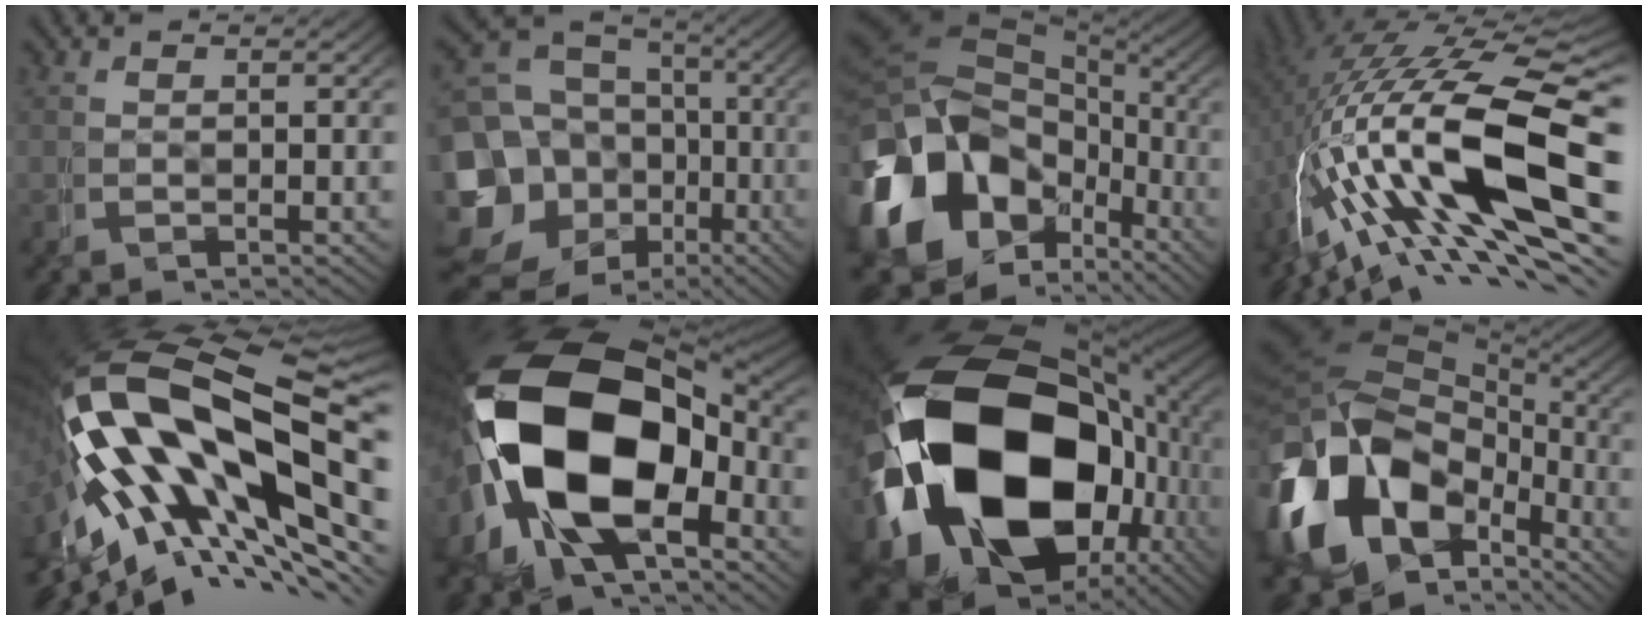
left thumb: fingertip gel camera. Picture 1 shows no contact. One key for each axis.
{"total": 15.4, "fx": -4.9, "fy": 12.8, "fz": 6.9, "tx": -0.161, "ty": -0.068, "tz": -0.069}
{"total": 19.3, "fx": -3.4, "fy": 14.3, "fz": 12.6, "tx": -0.272, "ty": -0.046, "tz": -0.043}
{"total": 19.1, "fx": -2.2, "fy": 9.3, "fz": 16.5, "tx": -0.327, "ty": -0.028, "tz": -0.010}
{"total": 22.5, "fx": -2.3, "fy": 13.6, "fz": 17.8, "tx": -0.367, "ty": -0.072, "tz": -0.004}
{"total": 24.1, "fx": -1.6, "fy": 14.8, "fz": 19.0, "tx": -0.385, "ty": -0.056, "tz": -0.002}
{"total": 32.4, "fx": -3.9, "fy": 20.3, "fz": 24.9, "tx": -0.480, "ty": -0.094, "tz": -0.023}
{"total": 21.2, "fx": -2.6, "fy": 15.3, "fz": 14.4, "tx": -0.323, "ty": -0.044, "tz": -0.038}